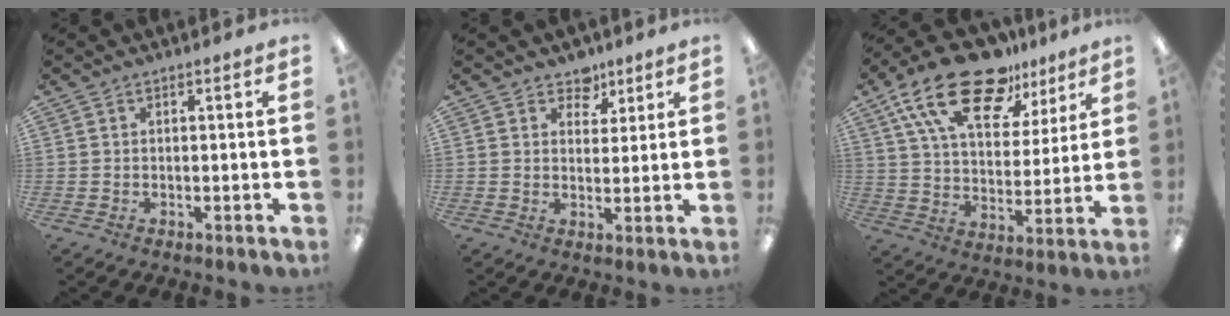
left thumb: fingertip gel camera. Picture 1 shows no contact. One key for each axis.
{"total": 5.5, "fx": 3.9, "fy": 3.7, "fz": 1.0, "tx": -0.006, "ty": -0.022, "tz": 0.068}
{"total": 20.9, "fx": 13.9, "fy": 9.9, "fz": 12.1, "tx": -0.217, "ty": -0.069, "tz": 0.246}